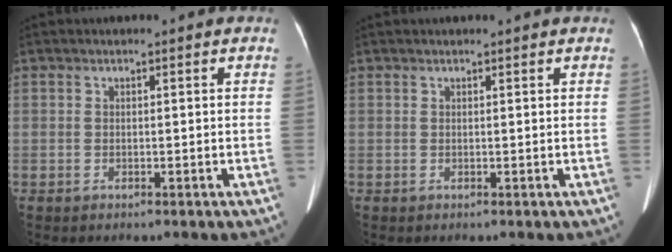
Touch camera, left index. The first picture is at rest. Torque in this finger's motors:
{"motor_torque": [-0.13, -0.40, -0.09, -0.01]}